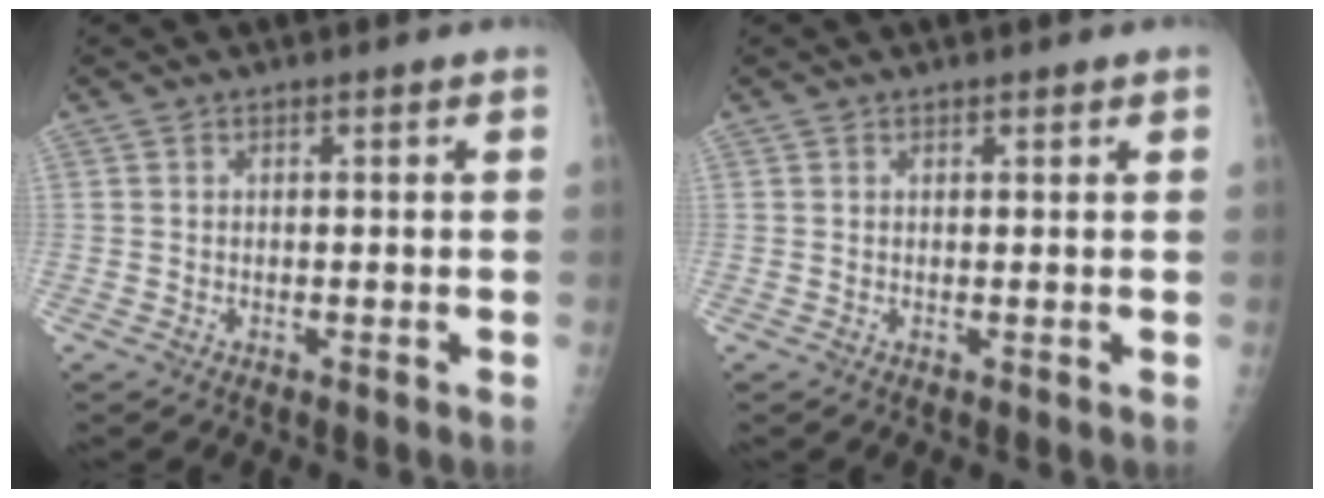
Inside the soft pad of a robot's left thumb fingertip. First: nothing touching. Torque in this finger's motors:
{"motor_torque": [-0.20, -0.04, -0.10, -0.09, 0.02]}